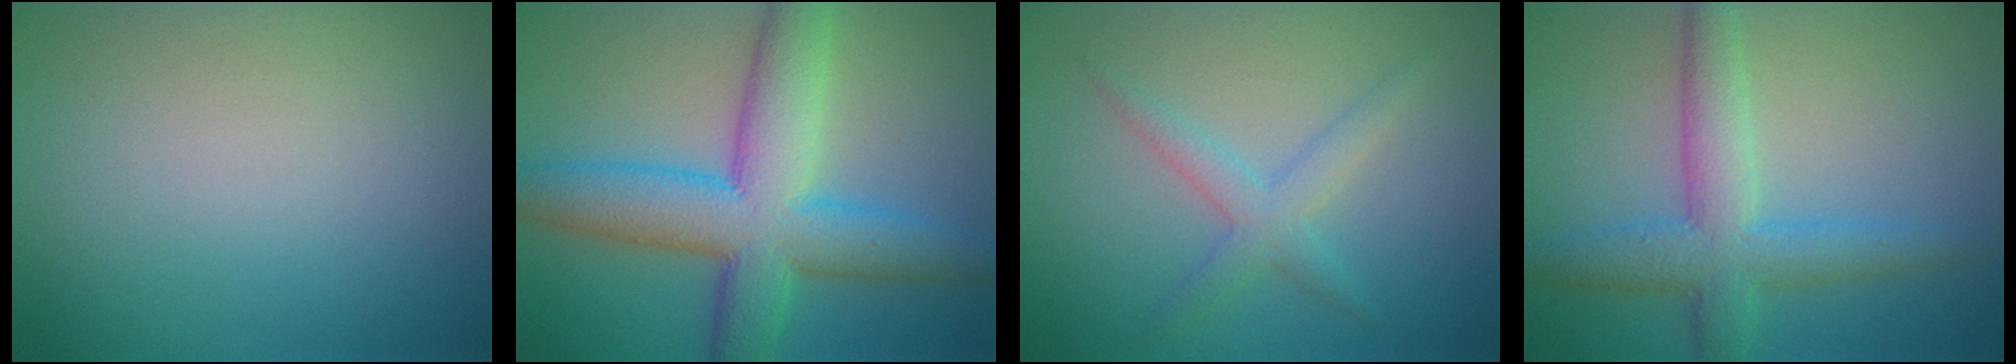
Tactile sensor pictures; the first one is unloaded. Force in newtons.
{"total": 9.8, "press": 9.8, "slide": 0.0}
{"total": 2.6, "press": 2.6, "slide": 0.0}
{"total": 5.4, "press": 5.4, "slide": 0.1}